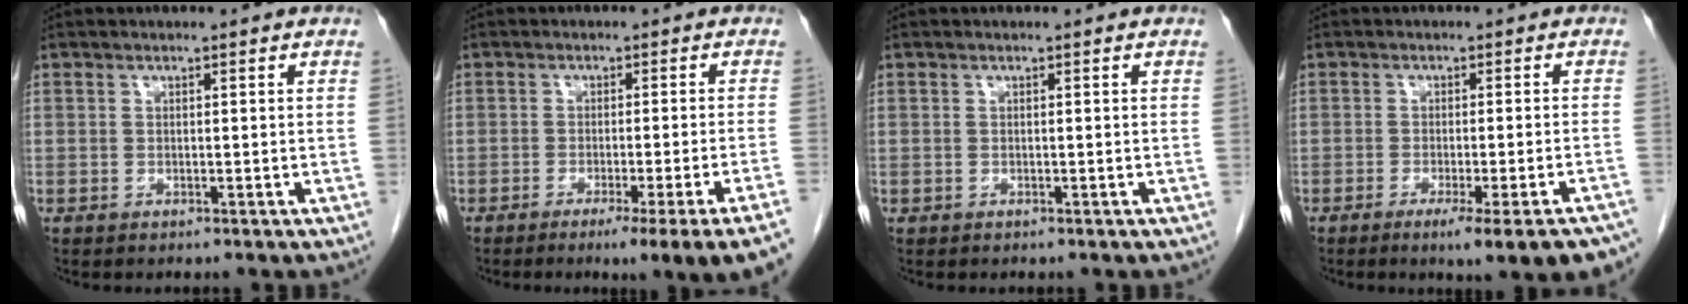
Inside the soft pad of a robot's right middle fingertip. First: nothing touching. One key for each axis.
{"total": 11.3, "fx": -7.6, "fy": -2.0, "fz": 8.1, "tx": -0.063, "ty": -0.014, "tz": -0.099}
{"total": 0.0}
{"total": 12.6, "fx": -9.6, "fy": 0.4, "fz": 8.1, "tx": -0.054, "ty": -0.009, "tz": -0.122}